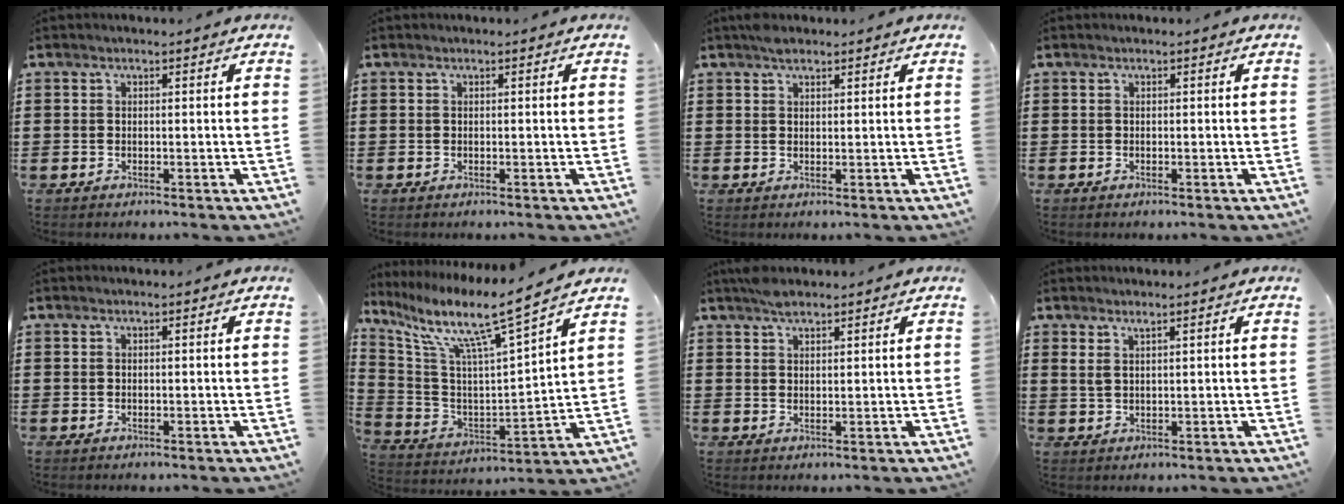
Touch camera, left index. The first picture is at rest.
{"total": 0.0}
{"total": 1.7, "force": [1.4, 0.7, 0.7], "torque": [-0.017, 0.002, 0.026]}
{"total": 0.0}
{"total": 0.0}
{"total": 10.5, "force": [7.7, 0.5, 7.2], "torque": [-0.159, -0.058, 0.117]}
{"total": 2.3, "force": [1.9, 0.7, 1.0], "torque": [-0.025, 0.001, 0.037]}
{"total": 1.6, "force": [1.1, 0.1, 1.1], "torque": [-0.025, 0.000, 0.021]}